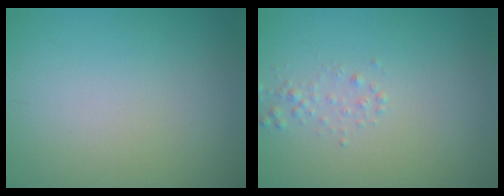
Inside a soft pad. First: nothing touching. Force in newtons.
{"total": 0.9, "press": 0.9, "slide": 0.0}